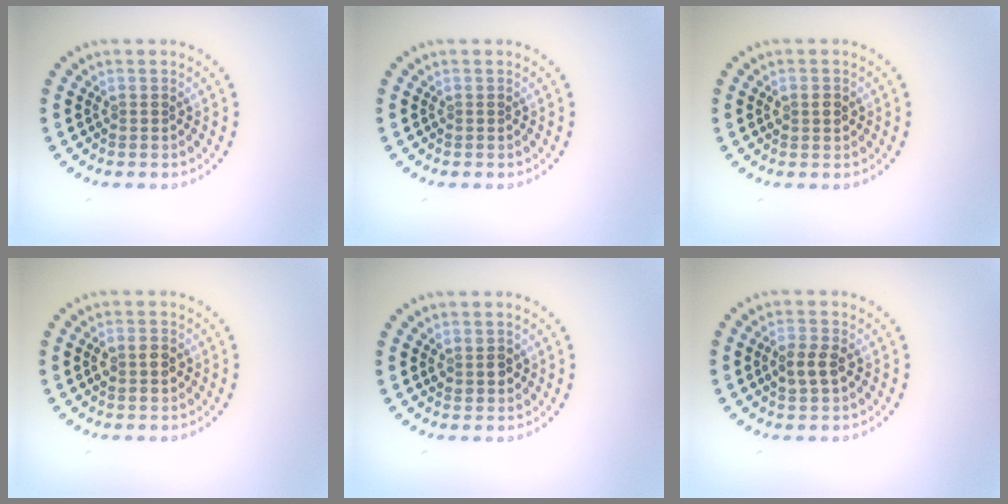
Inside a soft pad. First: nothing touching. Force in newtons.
{"total": 0.0}
{"total": 1.6, "press": 1.6, "slide": 0.1}
{"total": 1.8, "press": 1.8, "slide": 0.1}
{"total": 1.4, "press": 1.4, "slide": 0.4}
{"total": 2.4, "press": 2.3, "slide": 0.4}